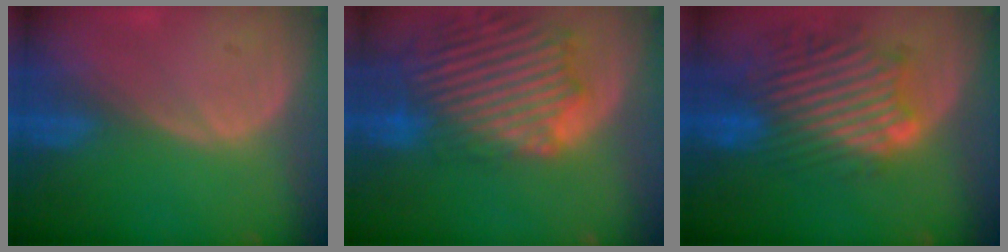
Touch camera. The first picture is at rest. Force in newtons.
{"total": 14.5, "press": 12.4, "slide": 7.6}
{"total": 11.9, "press": 10.7, "slide": 5.3}